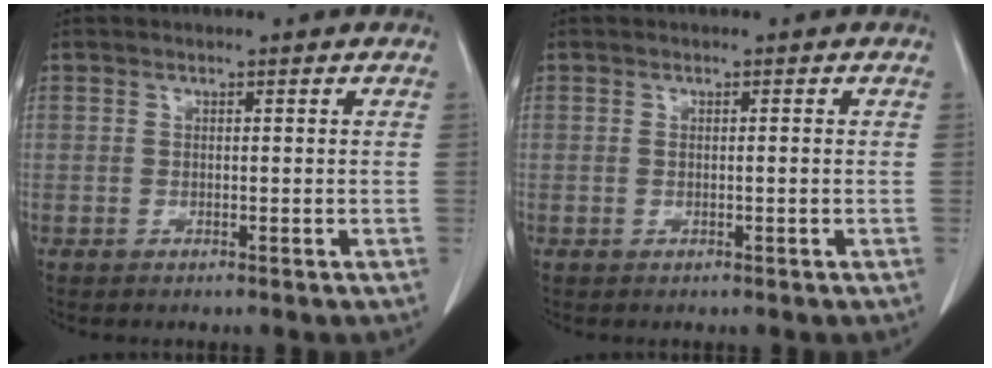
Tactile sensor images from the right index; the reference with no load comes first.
{"total": 0.7, "force": [0.0, 0.1, 0.7], "torque": [-0.015, 0.000, 0.003]}